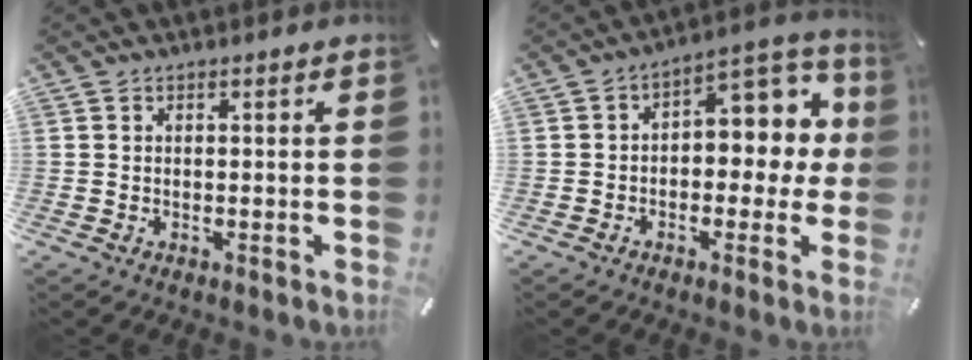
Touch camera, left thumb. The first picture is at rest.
{"total": 9.9, "force": [1.6, 6.4, 7.3], "torque": [-0.079, -0.018, 0.024]}